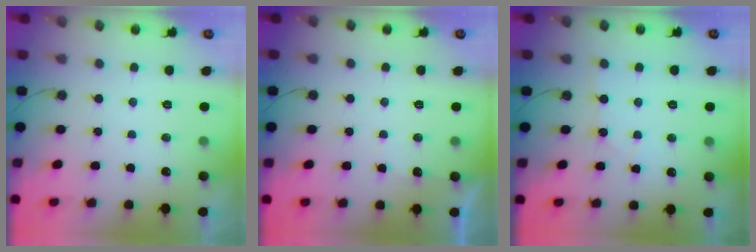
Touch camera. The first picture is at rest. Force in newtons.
{"total": 2.1, "press": 2.1, "slide": 0.4}
{"total": 3.2, "press": 3.1, "slide": 0.5}